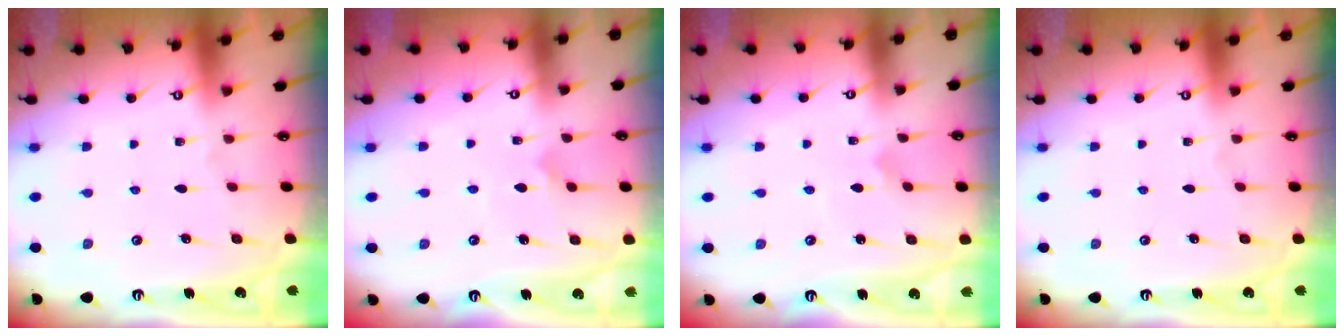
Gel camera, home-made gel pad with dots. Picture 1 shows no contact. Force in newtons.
{"total": 5.0, "press": 5.0, "slide": 0.6}
{"total": 2.2, "press": 2.2, "slide": 0.1}
{"total": 0.0}